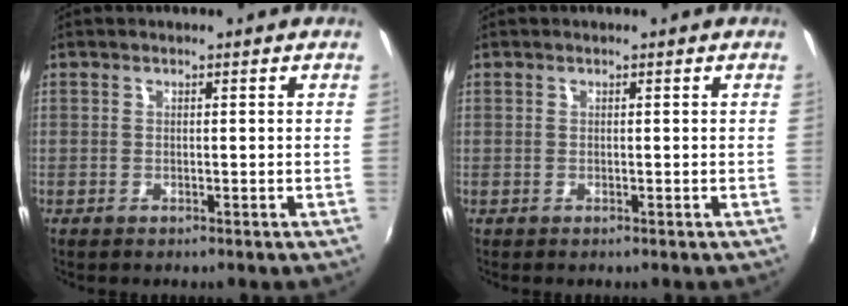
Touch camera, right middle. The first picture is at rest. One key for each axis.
{"total": 0.0}